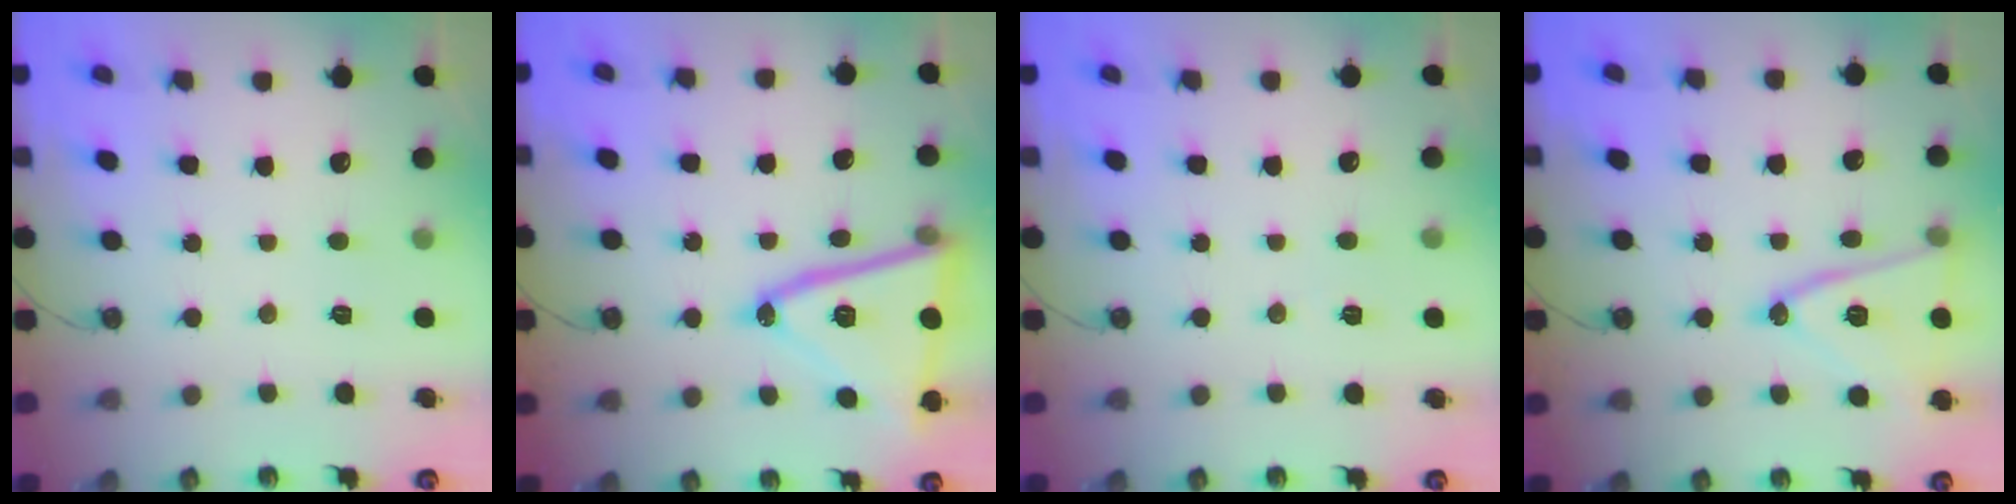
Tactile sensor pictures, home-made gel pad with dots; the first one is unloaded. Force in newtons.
{"total": 21.3, "press": 21.1, "slide": 3.3}
{"total": 4.3, "press": 0.8, "slide": 4.3}
{"total": 14.9, "press": 14.5, "slide": 3.5}